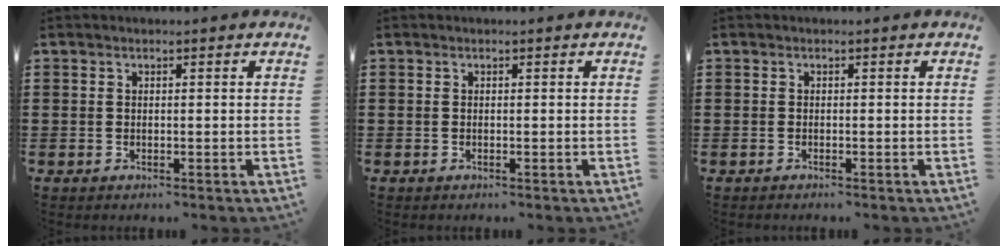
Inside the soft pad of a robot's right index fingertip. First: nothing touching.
{"total": 0.0}
{"total": 0.0}